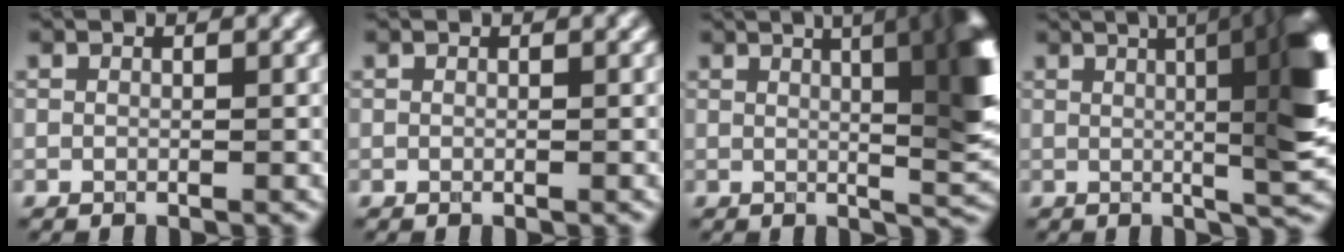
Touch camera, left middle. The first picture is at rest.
{"total": 0.0}
{"total": 13.5, "force": [3.7, 5.3, 11.8], "torque": [-0.091, 0.038, 0.032]}
{"total": 14.8, "force": [2.4, 5.3, 13.6], "torque": [-0.094, 0.036, 0.014]}